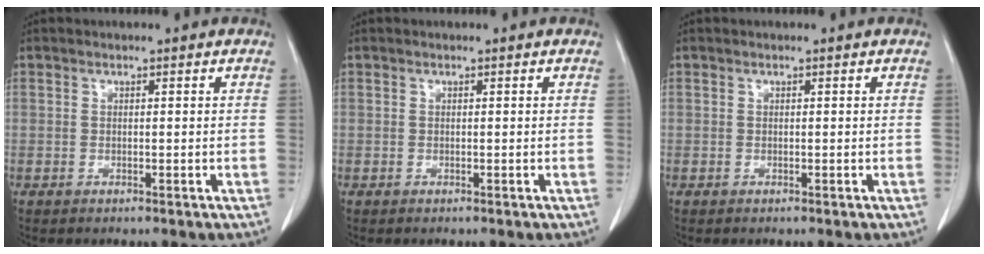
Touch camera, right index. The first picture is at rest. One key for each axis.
{"total": 0.0}
{"total": 0.0}